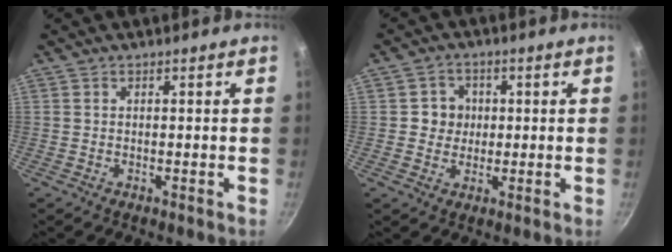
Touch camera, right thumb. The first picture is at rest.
{"total": 4.6, "force": [0.4, 4.4, 1.3], "torque": [0.014, 0.002, 0.000]}